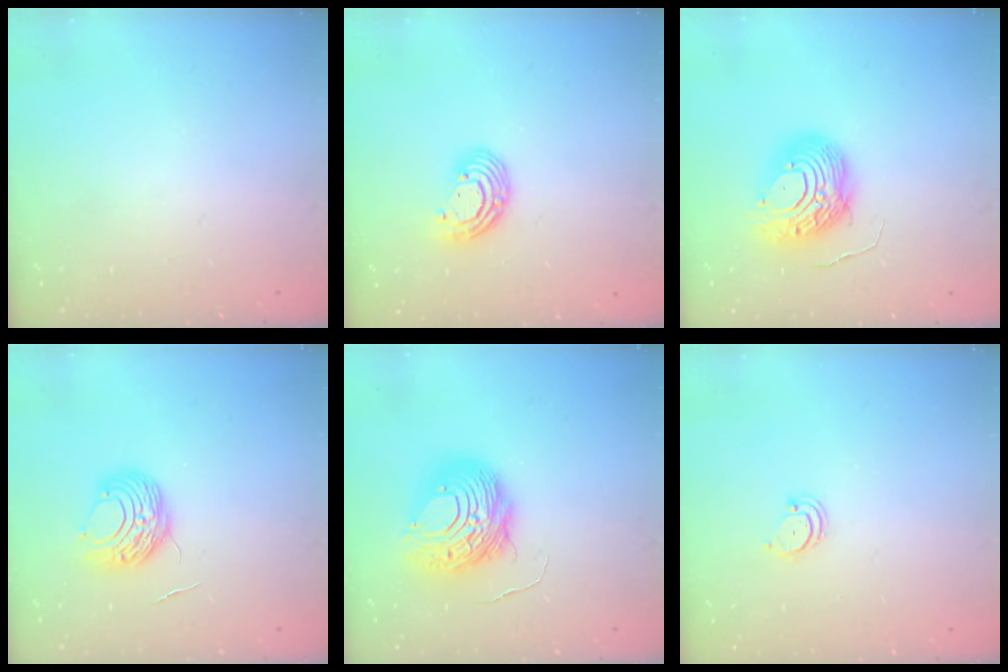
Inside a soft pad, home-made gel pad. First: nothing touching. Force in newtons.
{"total": 9.0, "press": 9.0, "slide": 0.7}
{"total": 12.3, "press": 12.3, "slide": 1.1}
{"total": 9.4, "press": 9.3, "slide": 0.6}
{"total": 12.2, "press": 12.1, "slide": 1.3}
{"total": 2.2, "press": 2.2, "slide": 0.3}